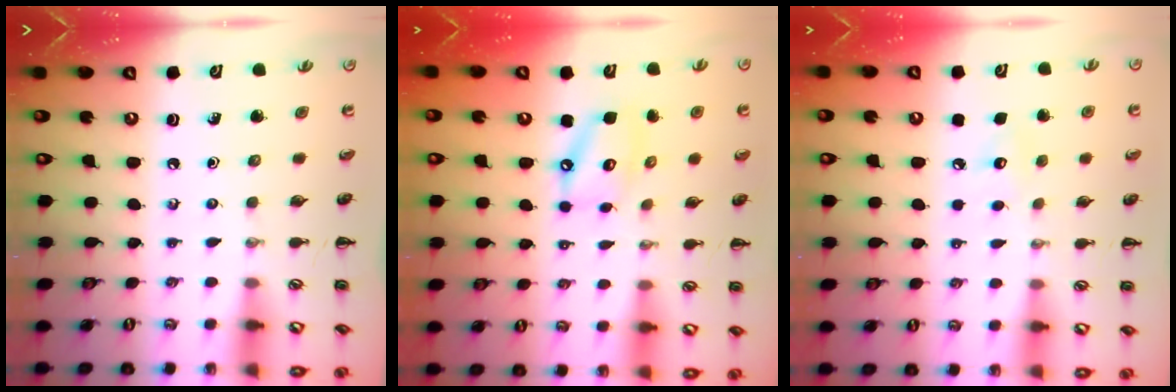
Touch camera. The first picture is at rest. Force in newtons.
{"total": 9.4, "press": 9.3, "slide": 1.4}
{"total": 6.2, "press": 6.0, "slide": 1.7}